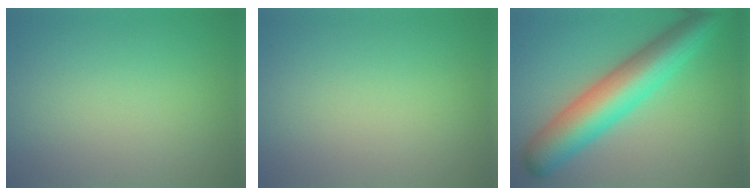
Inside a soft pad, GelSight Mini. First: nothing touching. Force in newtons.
{"total": 0.0}
{"total": 8.9, "press": 8.9, "slide": 0.2}